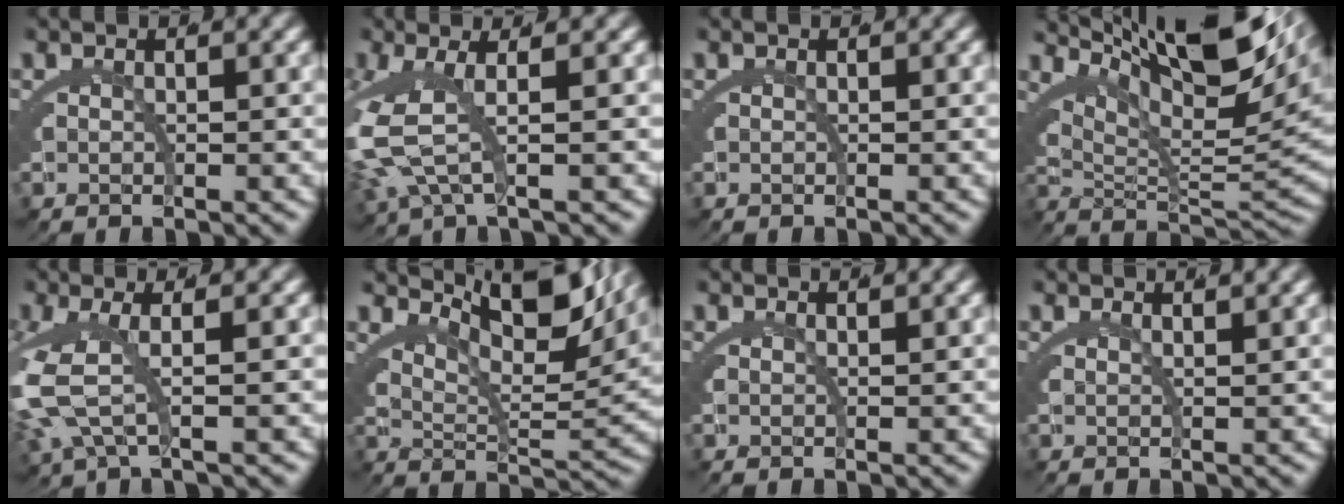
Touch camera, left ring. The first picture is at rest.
{"total": 5.3, "force": [0.2, 1.9, 4.9], "torque": [-0.131, -0.016, 0.017]}
{"total": 0.0}
{"total": 13.7, "force": [6.9, 4.8, 10.9], "torque": [-0.150, 0.023, 0.100]}
{"total": 4.8, "force": [0.0, 1.5, 4.5], "torque": [-0.124, -0.017, 0.015]}
{"total": 8.8, "force": [5.8, 2.2, 6.2], "torque": [-0.076, 0.015, 0.086]}
{"total": 1.2, "force": [0.8, -0.8, 0.5], "torque": [-0.008, -0.004, 0.016]}
{"total": 1.7, "force": [1.4, -0.7, 0.8], "torque": [-0.010, -0.002, 0.024]}